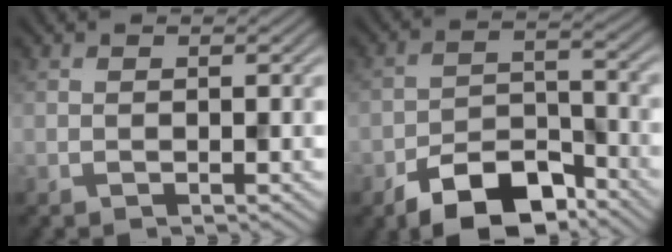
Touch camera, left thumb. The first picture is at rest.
{"total": 9.2, "force": [-6.5, 4.2, 5.1], "torque": [-0.079, -0.006, -0.125]}